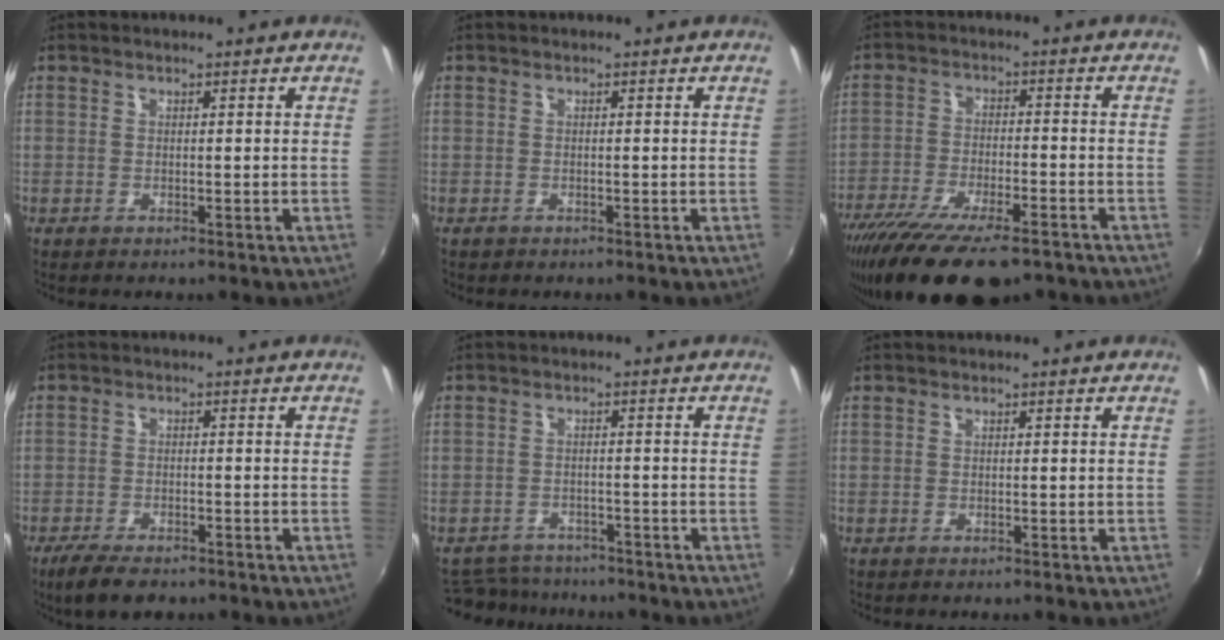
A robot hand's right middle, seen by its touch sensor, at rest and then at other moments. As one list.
[{"total": 0.6, "force": [-0.4, 0.5, 0.1], "torque": [-0.003, -0.003, -0.006]}, {"total": 18.3, "force": [-13.6, 5.4, 10.9], "torque": [-0.219, -0.056, -0.223]}, {"total": 6.7, "force": [-5.2, 2.2, 3.6], "torque": [-0.091, -0.018, -0.092]}, {"total": 9.5, "force": [-8.4, 3.9, 2.2], "torque": [-0.067, 0.000, -0.127]}, {"total": 0.0}]